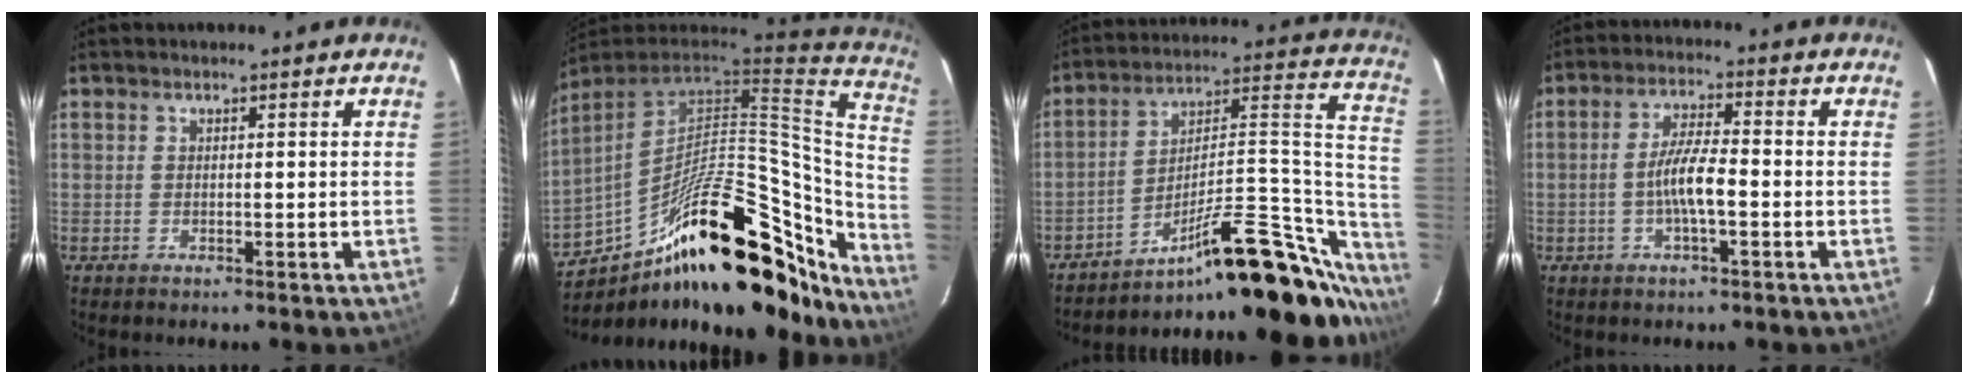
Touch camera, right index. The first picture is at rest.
{"total": 33.6, "force": [-20.5, 13.7, 22.8], "torque": [-0.348, 0.016, -0.291]}
{"total": 29.6, "force": [-22.1, 8.2, 18.0], "torque": [-0.203, 0.044, -0.322]}
{"total": 6.0, "force": [-1.7, 0.9, 5.7], "torque": [-0.112, 0.005, -0.032]}